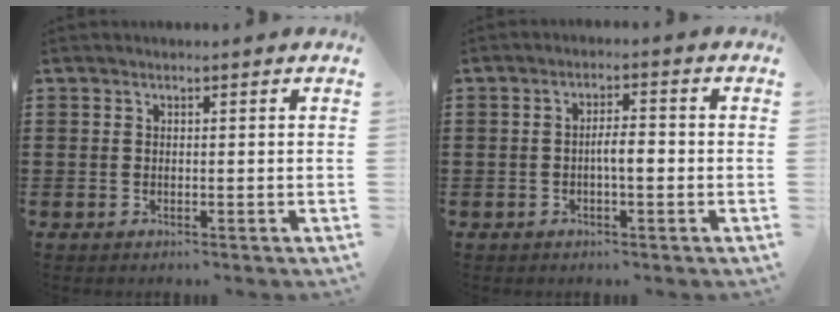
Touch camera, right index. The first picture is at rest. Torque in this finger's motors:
{"motor_torque": [0.78, -0.30, 0.40, 0.11]}